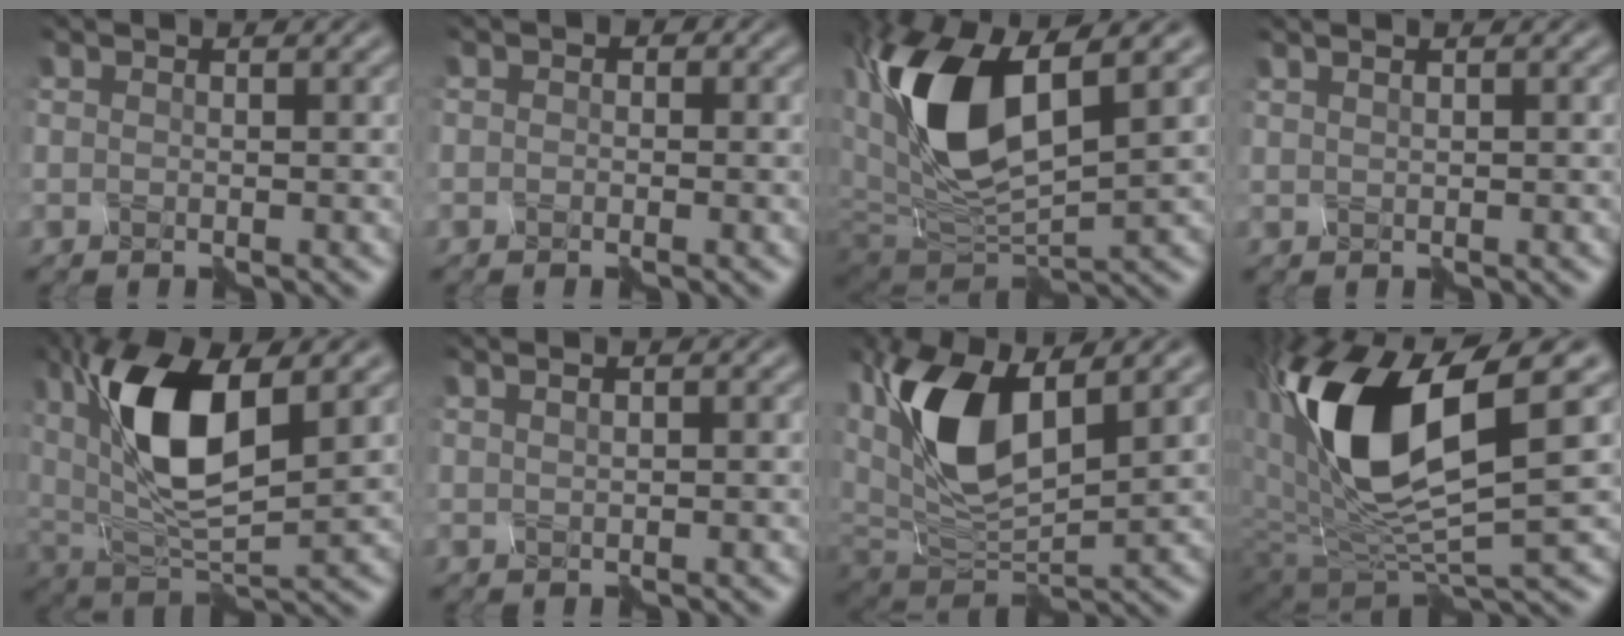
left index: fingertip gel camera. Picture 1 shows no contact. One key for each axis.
{"total": 1.4, "fx": -0.8, "fy": 1.1, "fz": 0.3, "tx": 0.000, "ty": 0.002, "tz": -0.019}
{"total": 11.4, "fx": 1.8, "fy": 5.0, "fz": 10.1, "tx": -0.209, "ty": 0.003, "tz": 0.031}
{"total": 1.0, "fx": 0.8, "fy": 0.0, "fz": 0.6, "tx": -0.007, "ty": 0.003, "tz": 0.007}
{"total": 9.7, "fx": 2.6, "fy": 3.7, "fz": 8.5, "tx": -0.170, "ty": -0.002, "tz": 0.044}
{"total": 1.3, "fx": 1.0, "fy": 0.1, "fz": 0.9, "tx": -0.006, "ty": 0.005, "tz": 0.005}
{"total": 9.5, "fx": 2.7, "fy": 4.3, "fz": 8.1, "tx": -0.176, "ty": 0.003, "tz": 0.048}
{"total": 12.4, "fx": 2.4, "fy": 4.9, "fz": 11.2, "tx": -0.229, "ty": -0.005, "tz": 0.044}